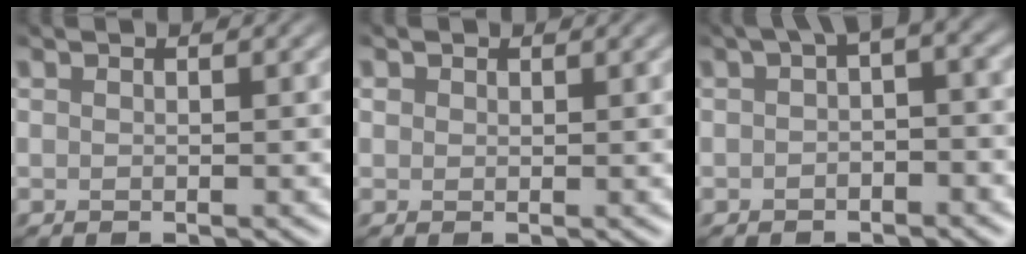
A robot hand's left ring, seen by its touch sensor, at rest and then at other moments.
{"total": 0.7, "force": [0.3, 0.6, -0.2], "torque": [-0.003, 0.000, 0.015]}
{"total": 4.1, "force": [0.4, 1.9, 3.6], "torque": [-0.050, 0.014, 0.005]}